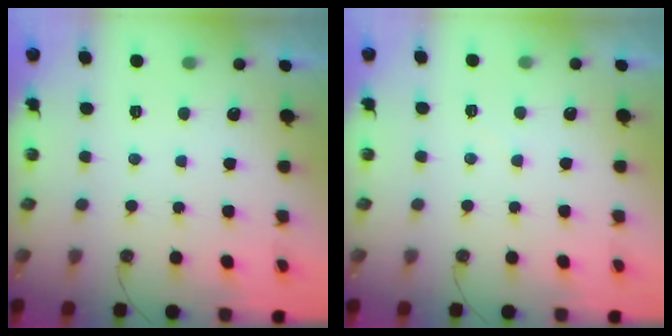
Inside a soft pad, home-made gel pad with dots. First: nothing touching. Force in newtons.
{"total": 4.1, "press": 4.1, "slide": 0.6}